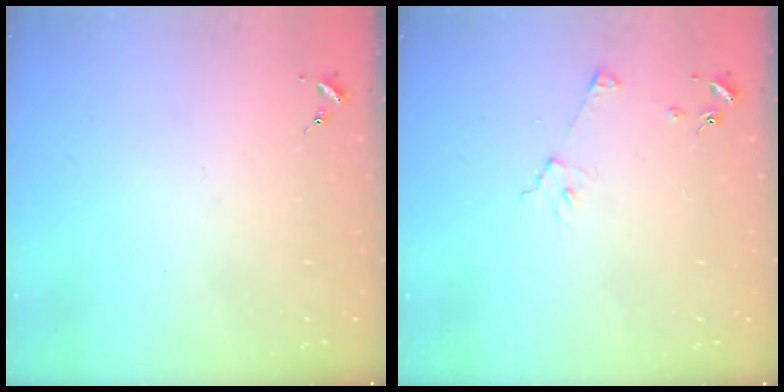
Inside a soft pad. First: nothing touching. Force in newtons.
{"total": 3.8, "press": 3.8, "slide": 0.5}